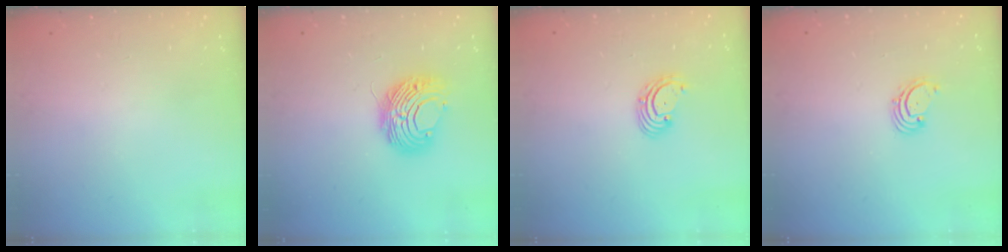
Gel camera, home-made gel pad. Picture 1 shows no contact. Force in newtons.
{"total": 8.9, "press": 8.9, "slide": 0.0}
{"total": 2.9, "press": 2.9, "slide": 0.3}
{"total": 1.6, "press": 1.6, "slide": 0.2}